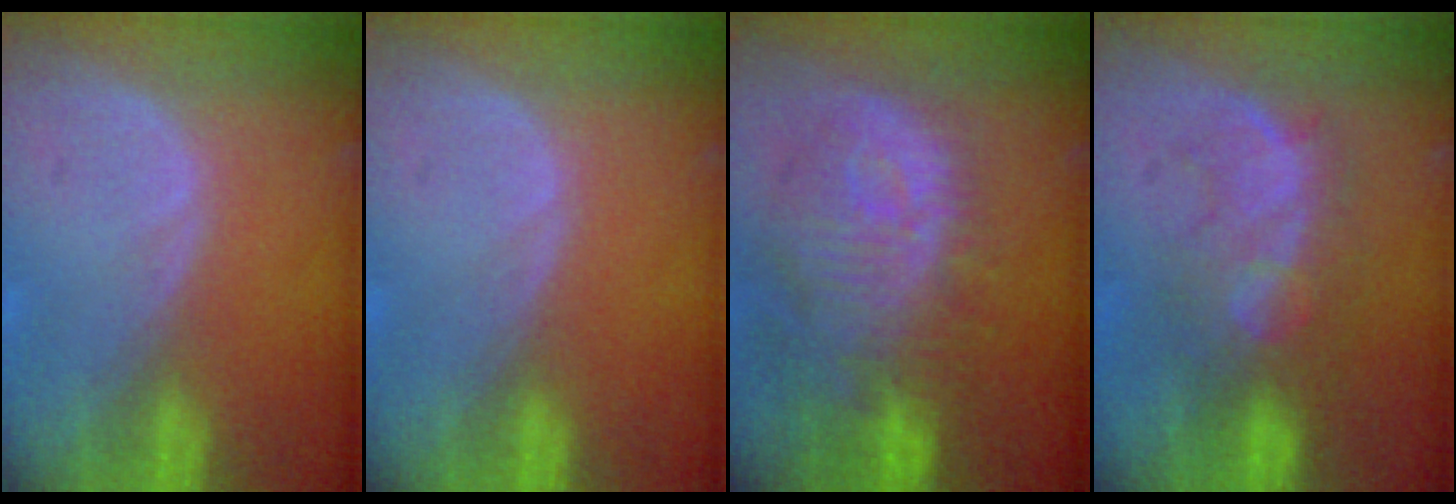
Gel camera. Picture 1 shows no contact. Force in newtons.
{"total": 0.0}
{"total": 12.4, "press": 11.1, "slide": 5.6}
{"total": 8.1, "press": 7.9, "slide": 1.7}